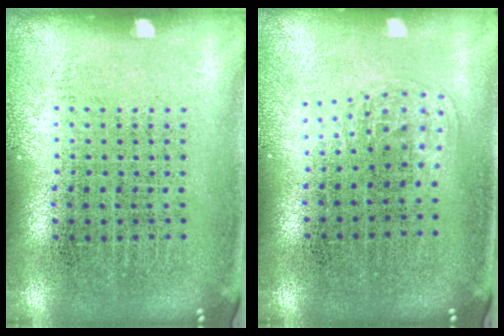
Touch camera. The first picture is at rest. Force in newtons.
{"total": 1.0, "press": 0.7, "slide": 0.7}